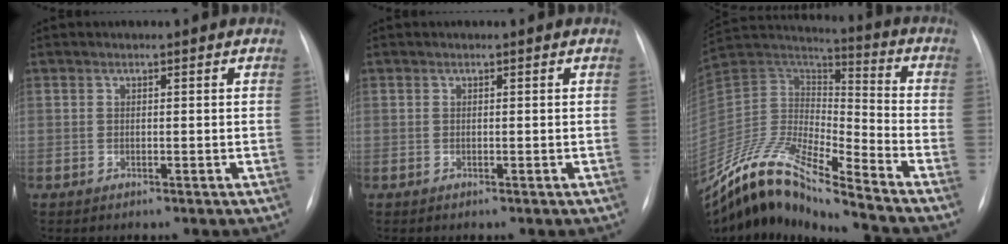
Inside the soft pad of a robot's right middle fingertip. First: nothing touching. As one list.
[{"total": 0.0}, {"total": 18.7, "force": [-16.7, 0.7, 8.4], "torque": [-0.171, 0.025, -0.314]}]